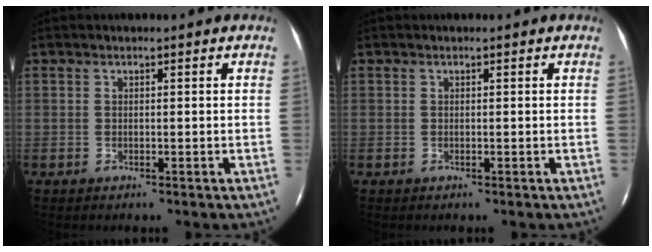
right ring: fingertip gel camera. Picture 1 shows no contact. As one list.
[{"total": 0.0}]